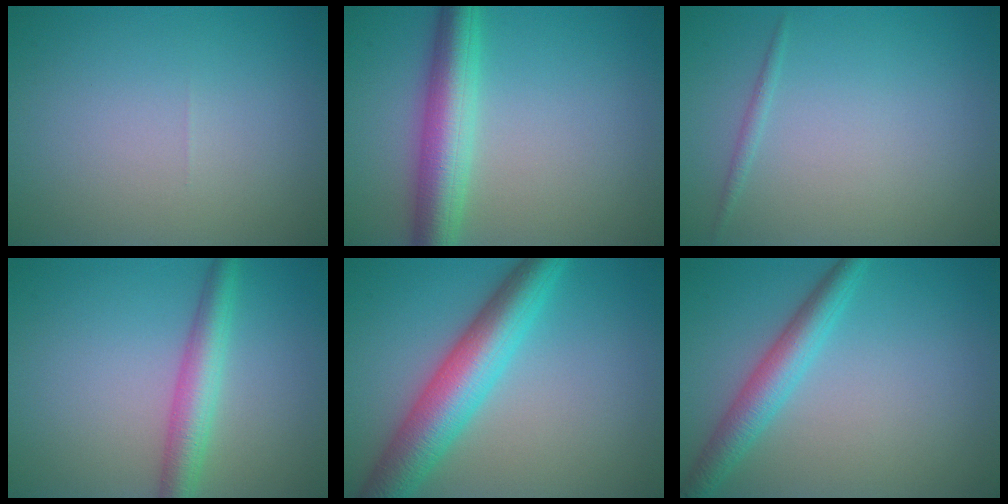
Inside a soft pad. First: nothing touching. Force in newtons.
{"total": 5.8, "press": 5.8, "slide": 0.2}
{"total": 0.7, "press": 0.7, "slide": 0.0}
{"total": 3.8, "press": 3.8, "slide": 0.1}
{"total": 7.5, "press": 7.5, "slide": 0.2}
{"total": 3.8, "press": 3.8, "slide": 0.1}